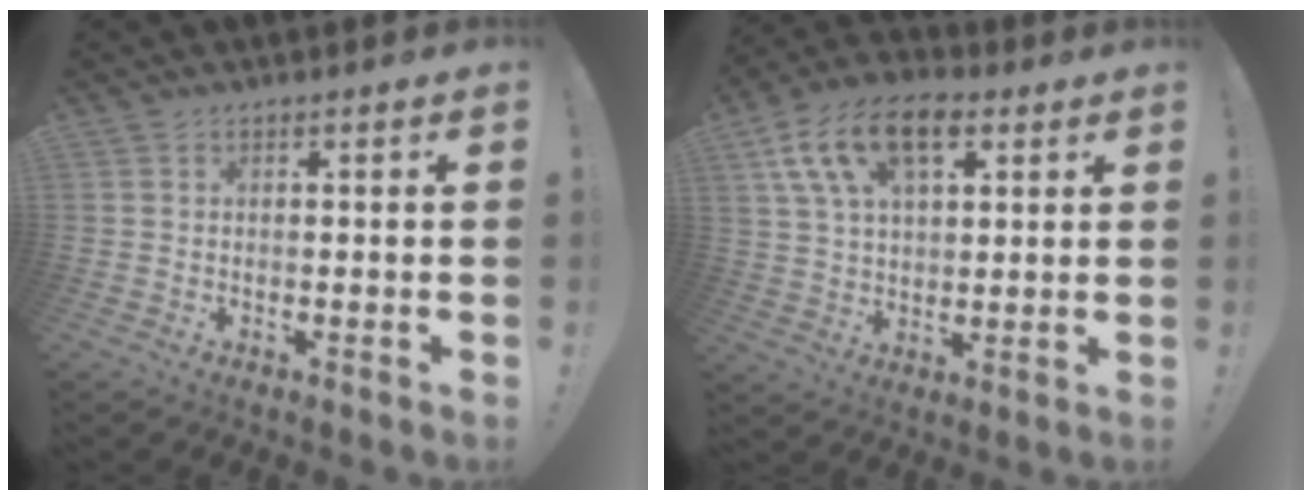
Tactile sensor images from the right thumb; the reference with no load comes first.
{"total": 16.3, "force": [7.5, 9.4, 11.1], "torque": [-0.194, -0.018, 0.138]}